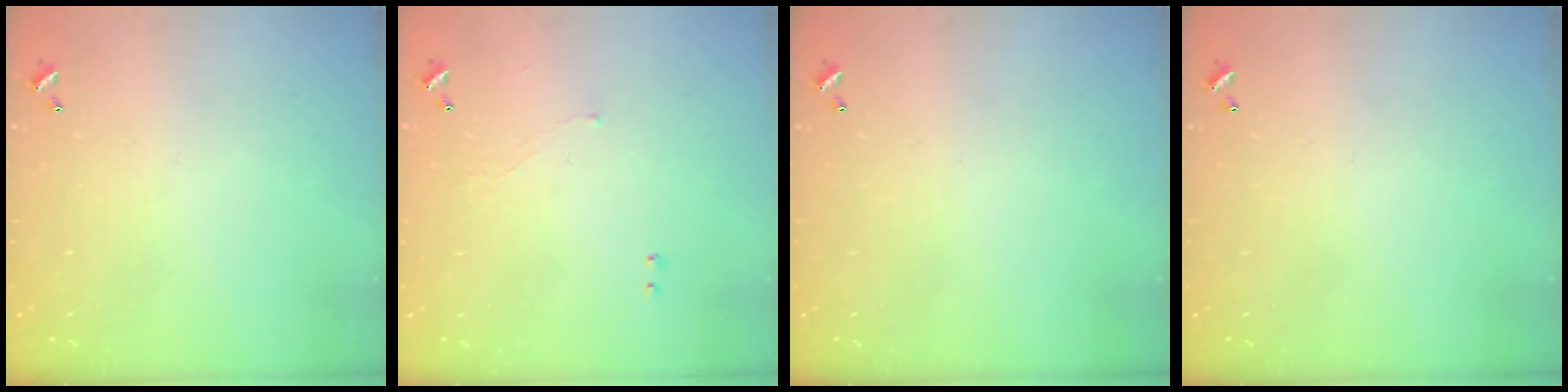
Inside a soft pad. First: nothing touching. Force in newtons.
{"total": 1.3, "press": 1.2, "slide": 0.5}
{"total": 0.0}
{"total": 0.0}